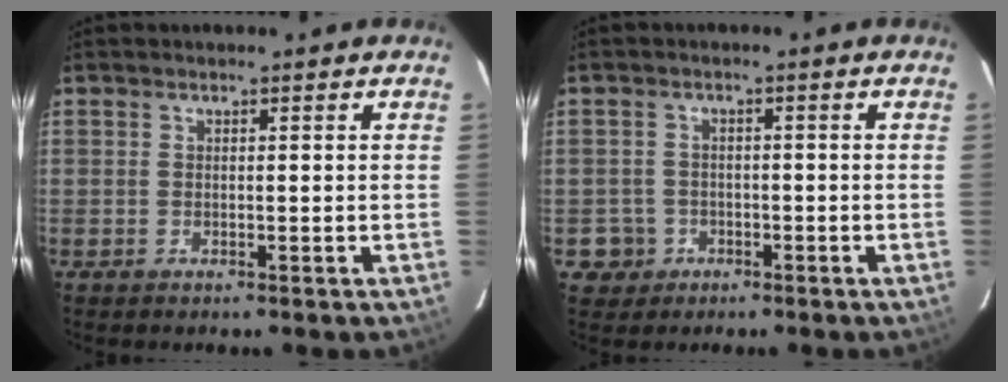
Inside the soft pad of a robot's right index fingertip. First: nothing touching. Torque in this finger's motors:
{"motor_torque": [-0.15, 0.09, -0.80, -0.21]}